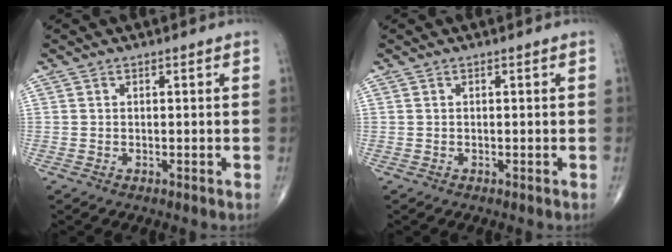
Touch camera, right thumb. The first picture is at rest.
{"total": 0.0}